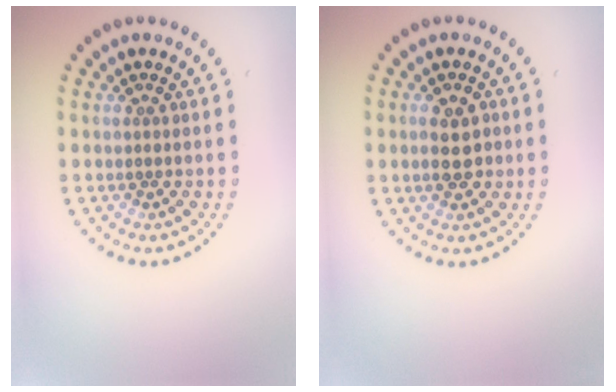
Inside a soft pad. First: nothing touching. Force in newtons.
{"total": 2.8, "press": 2.8, "slide": 0.1}